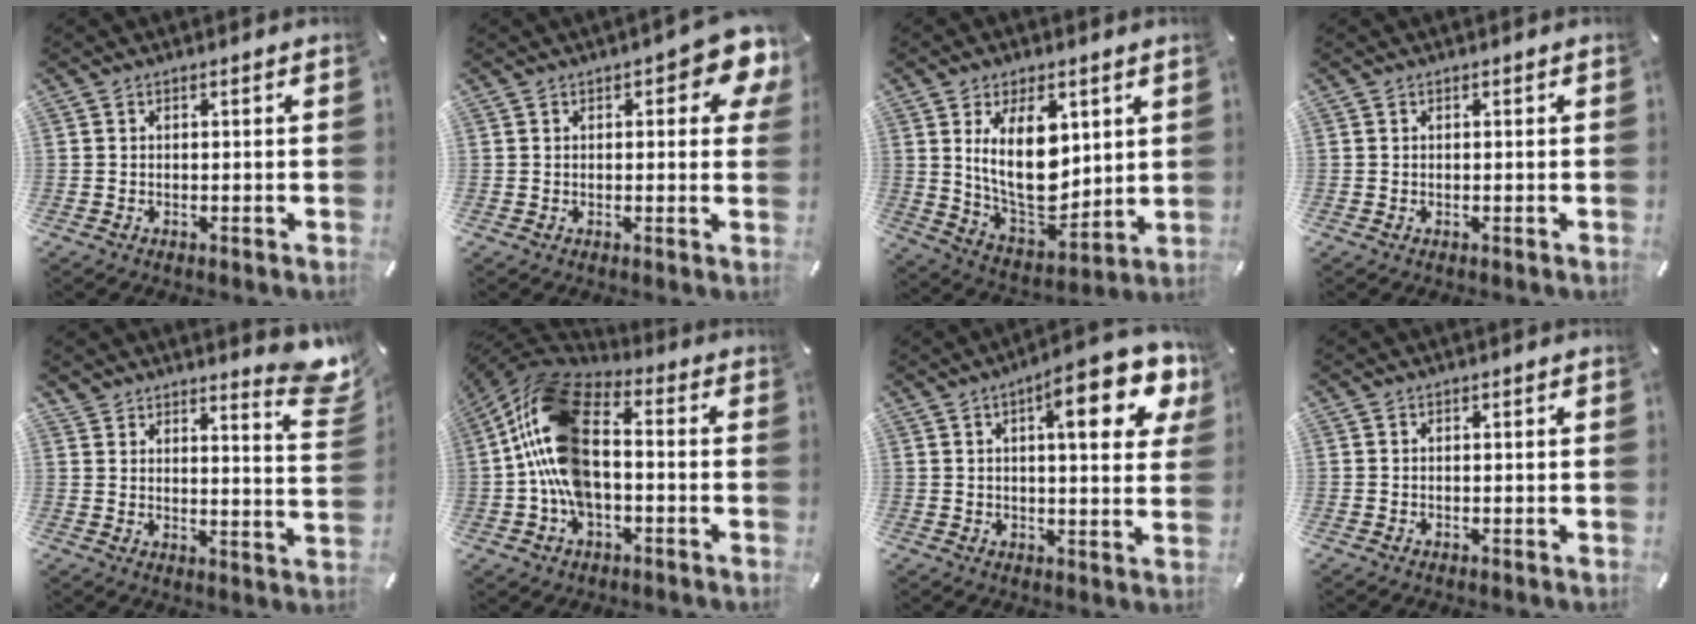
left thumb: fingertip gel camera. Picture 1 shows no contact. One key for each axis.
{"total": 7.4, "fx": 2.6, "fy": 3.2, "fz": 6.2, "tx": -0.072, "ty": -0.009, "tz": 0.037}
{"total": 17.3, "fx": 4.9, "fy": 9.8, "fz": 13.4, "tx": -0.250, "ty": -0.032, "tz": 0.083}
{"total": 0.0}
{"total": 8.7, "fx": 6.9, "fy": 3.3, "fz": 4.1, "tx": -0.052, "ty": -0.052, "tz": 0.121}
{"total": 17.2, "fx": -1.3, "fy": 11.2, "fz": 13.1, "tx": -0.280, "ty": 0.014, "tz": -0.028}
{"total": 15.0, "fx": 6.9, "fy": 4.8, "fz": 12.4, "tx": -0.162, "ty": -0.029, "tz": 0.103}
{"total": 0.0}